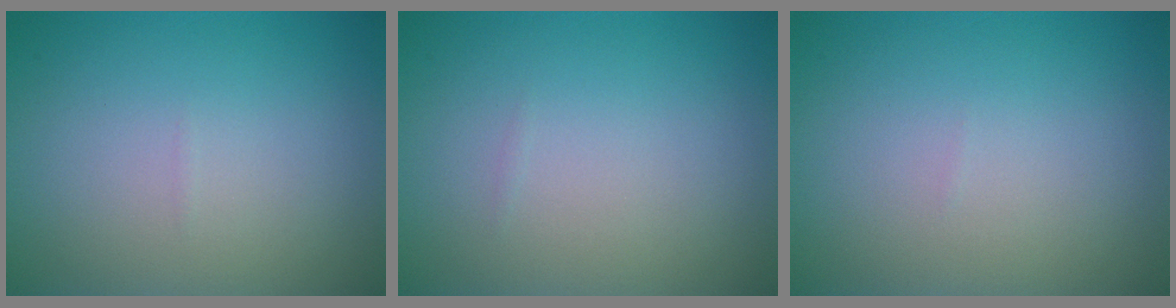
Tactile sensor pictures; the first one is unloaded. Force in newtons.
{"total": 0.0}
{"total": 0.0}